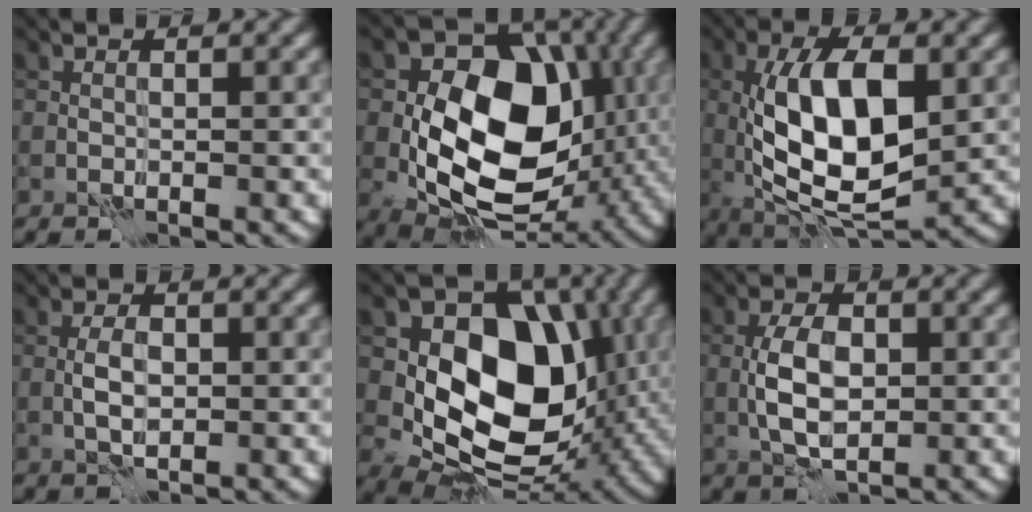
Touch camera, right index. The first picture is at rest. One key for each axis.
{"total": 14.4, "fx": -0.4, "fy": 10.1, "fz": 10.2, "tx": -0.158, "ty": -0.017, "tz": -0.007}
{"total": 10.4, "fx": 0.0, "fy": 4.2, "fz": 9.5, "tx": -0.164, "ty": 0.001, "tz": 0.000}
{"total": 2.2, "fx": -0.4, "fy": 1.2, "fz": 1.9, "tx": -0.035, "ty": 0.001, "tz": -0.007}
{"total": 12.0, "fx": 1.1, "fy": 8.6, "fz": 8.3, "tx": -0.123, "ty": -0.017, "tz": 0.016}
{"total": 4.5, "fx": -0.4, "fy": 2.4, "fz": 3.7, "tx": -0.077, "ty": 0.001, "tz": -0.008}